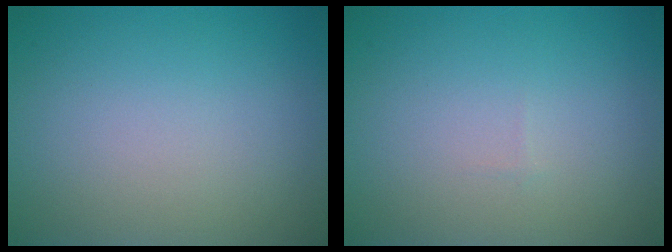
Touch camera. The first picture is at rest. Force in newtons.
{"total": 0.0}